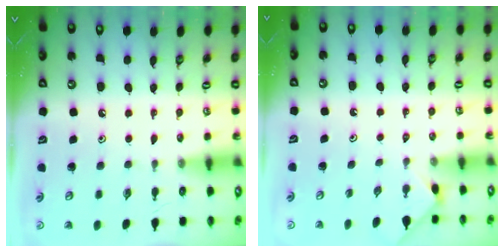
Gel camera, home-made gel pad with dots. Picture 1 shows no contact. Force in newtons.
{"total": 3.0, "press": 2.9, "slide": 0.4}